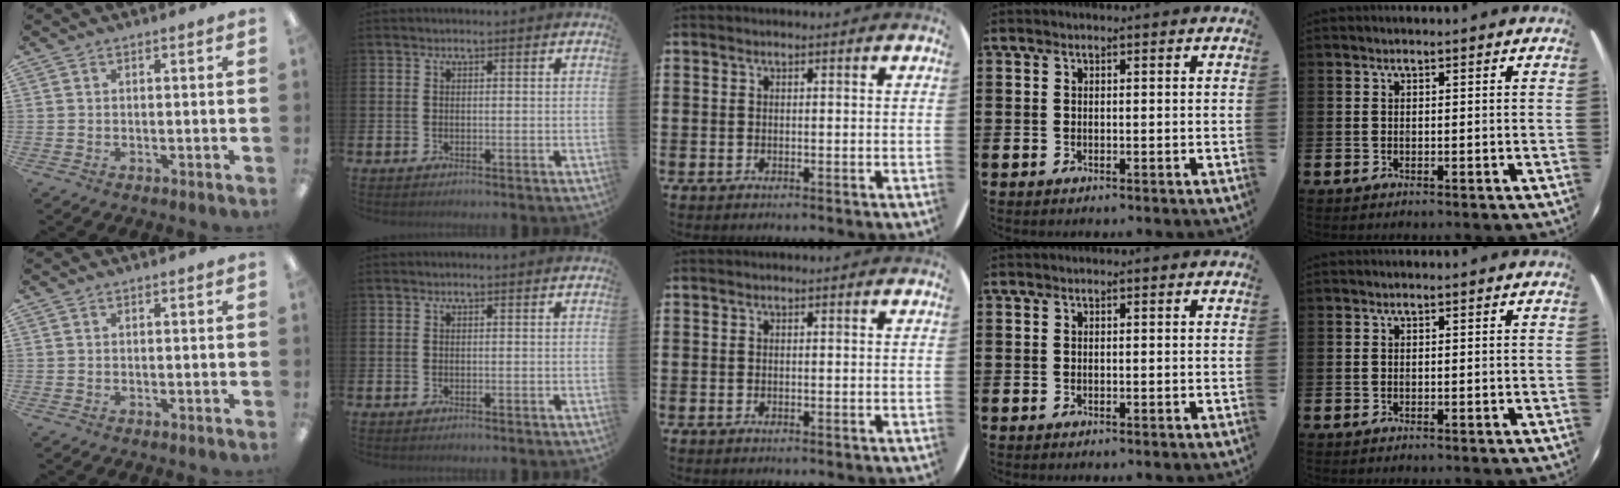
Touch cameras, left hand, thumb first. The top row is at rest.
{}